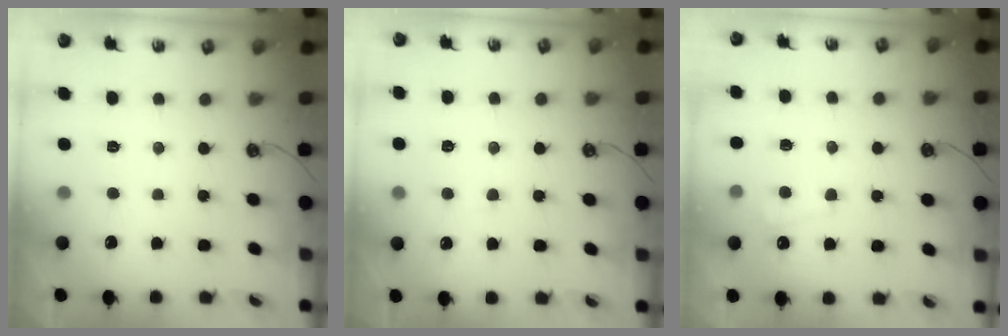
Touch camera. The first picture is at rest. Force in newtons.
{"total": 0.7, "press": 0.5, "slide": 0.5}
{"total": 3.2, "press": 3.1, "slide": 0.8}